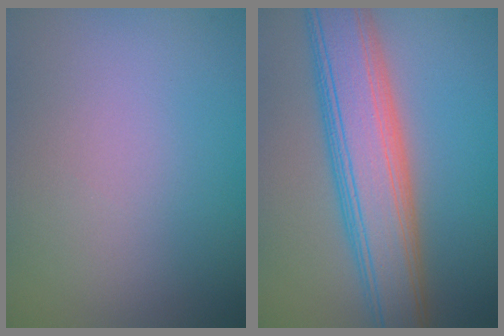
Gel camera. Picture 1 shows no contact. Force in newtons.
{"total": 8.7, "press": 8.6, "slide": 0.5}